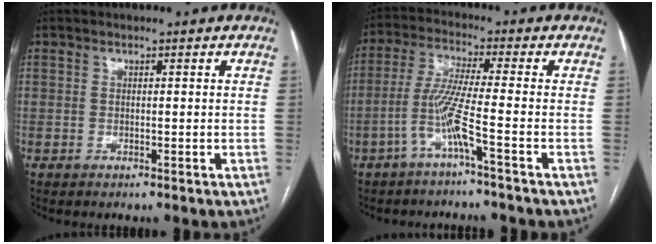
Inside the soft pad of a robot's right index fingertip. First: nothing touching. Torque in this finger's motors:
{"motor_torque": [0.32, 0.11, 0.47, 0.08]}